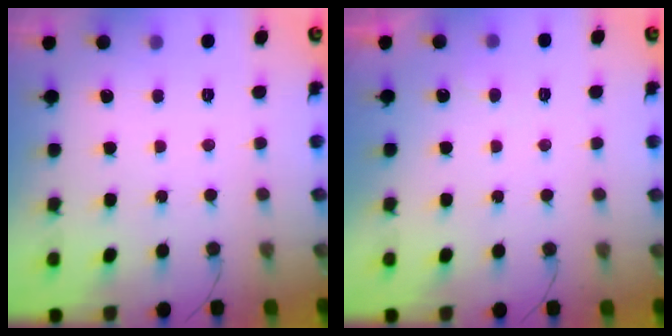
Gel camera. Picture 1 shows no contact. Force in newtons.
{"total": 3.9, "press": 3.9, "slide": 0.3}